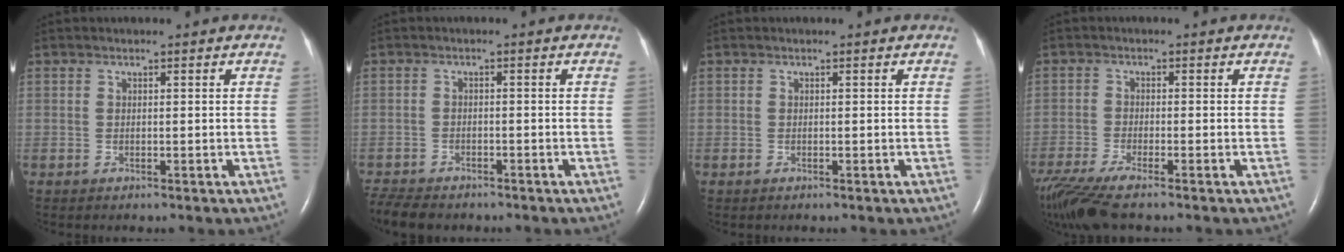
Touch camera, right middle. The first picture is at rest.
{"total": 6.5, "force": [-5.6, 2.1, 2.4], "torque": [-0.044, -0.013, -0.090]}
{"total": 0.0}
{"total": 9.6, "force": [-7.9, 0.1, 5.4], "torque": [-0.109, -0.024, -0.144]}